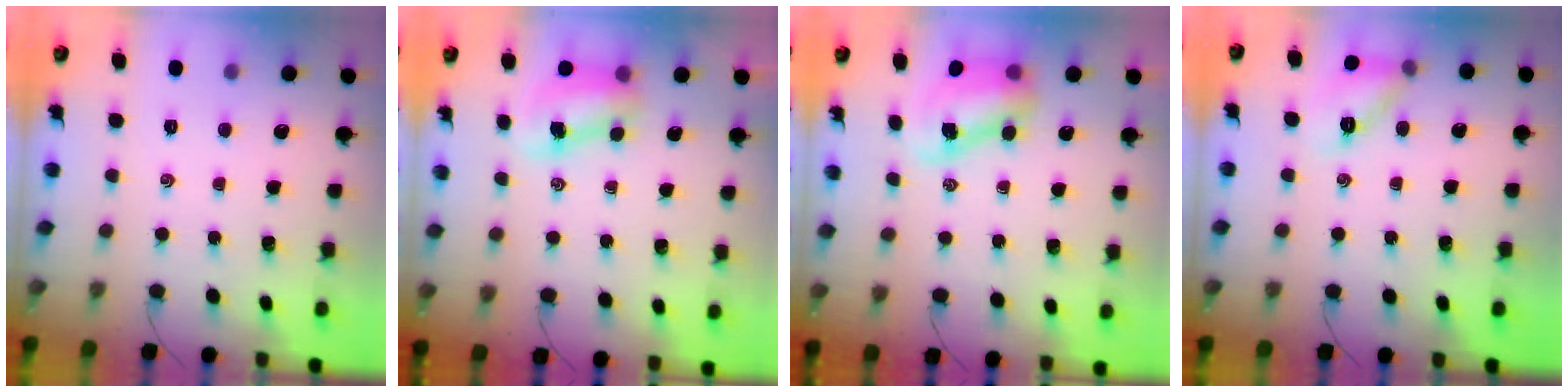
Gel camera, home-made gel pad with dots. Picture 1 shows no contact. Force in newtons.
{"total": 7.6, "press": 7.5, "slide": 1.1}
{"total": 9.6, "press": 9.5, "slide": 1.9}
{"total": 10.7, "press": 10.3, "slide": 2.6}